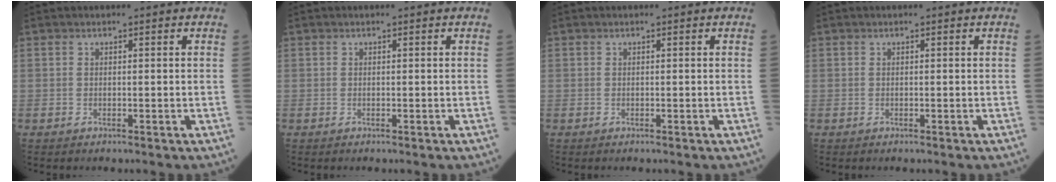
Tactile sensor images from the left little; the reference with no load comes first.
{"total": 0.0}
{"total": 0.0}
{"total": 0.0}